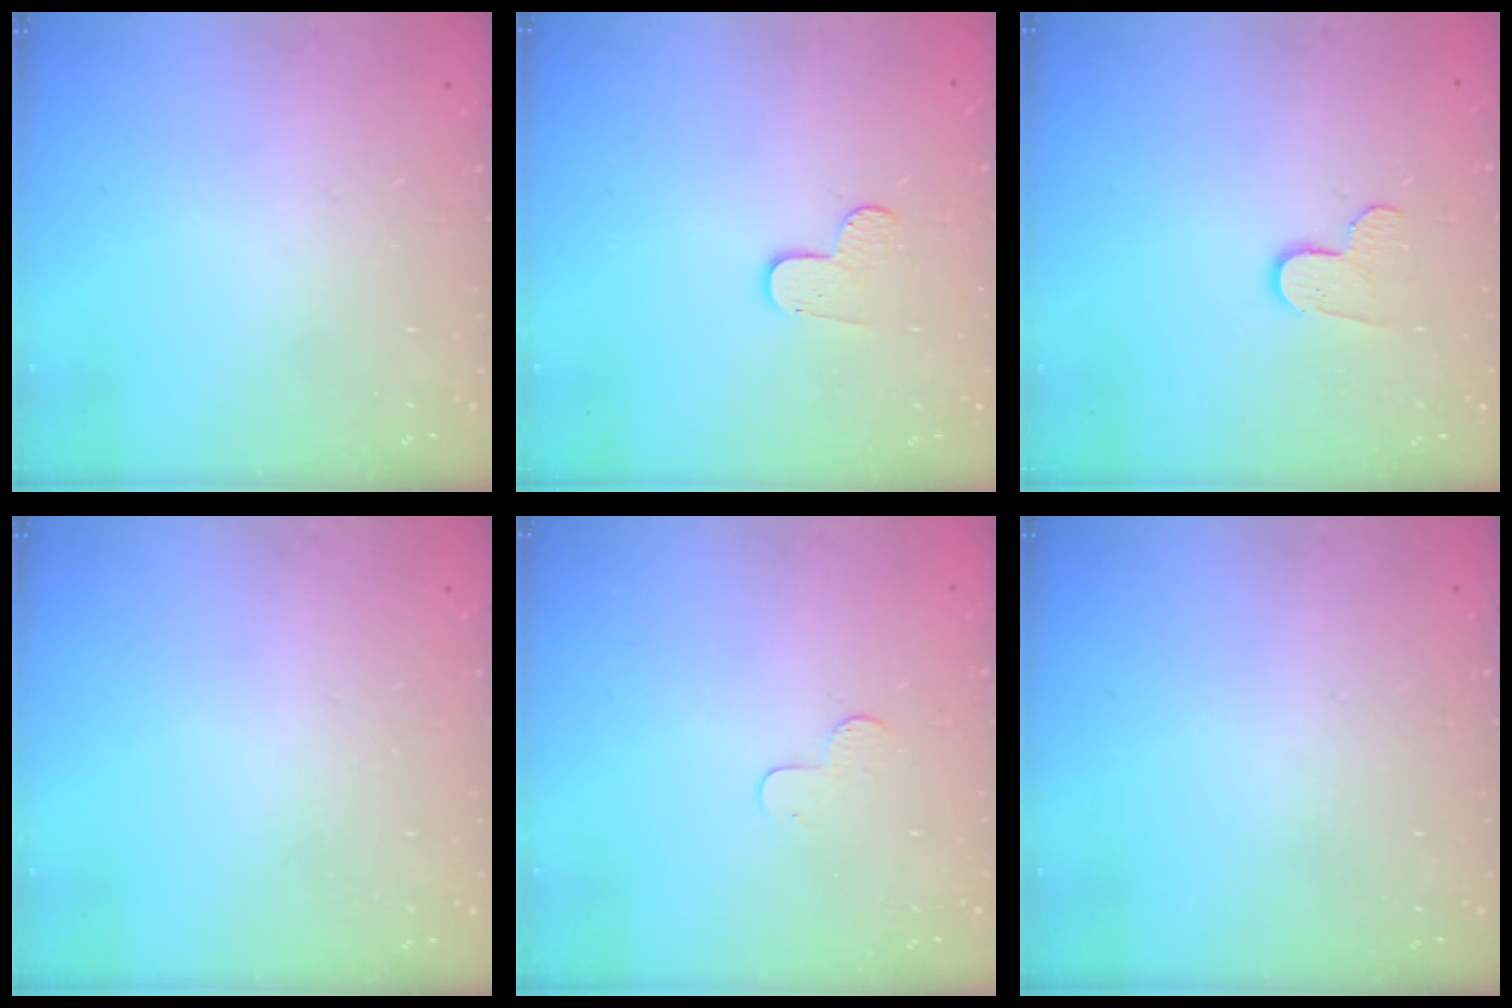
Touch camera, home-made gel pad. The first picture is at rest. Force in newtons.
{"total": 4.1, "press": 4.1, "slide": 0.3}
{"total": 6.3, "press": 6.3, "slide": 0.5}
{"total": 0.0}
{"total": 3.9, "press": 3.9, "slide": 0.4}
{"total": 0.0}